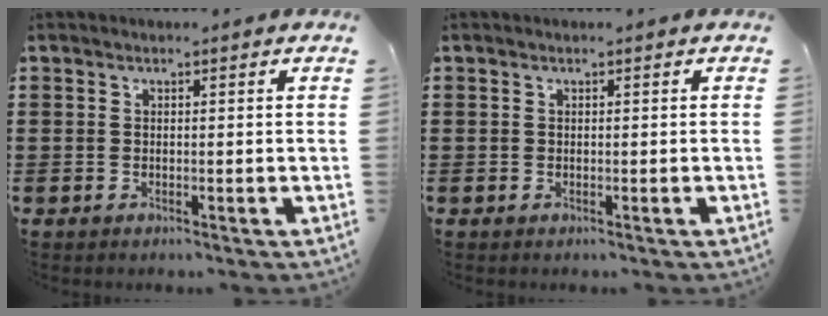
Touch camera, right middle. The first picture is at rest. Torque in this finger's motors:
{"motor_torque": [-1.09, 0.91, -0.02, -0.01]}